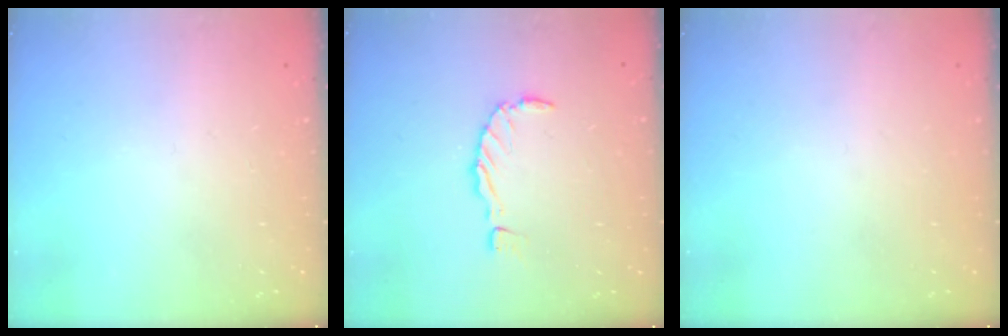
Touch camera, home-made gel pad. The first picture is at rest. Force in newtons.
{"total": 0.0}
{"total": 0.0}